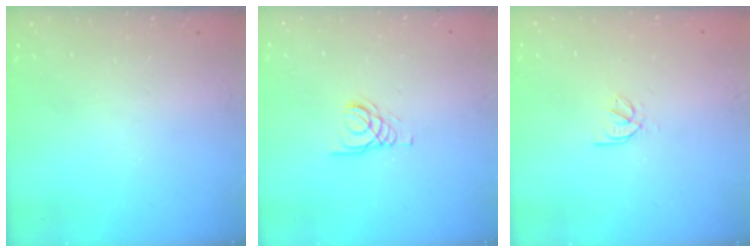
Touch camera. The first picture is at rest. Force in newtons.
{"total": 2.1, "press": 2.1, "slide": 0.2}
{"total": 2.5, "press": 2.4, "slide": 0.5}